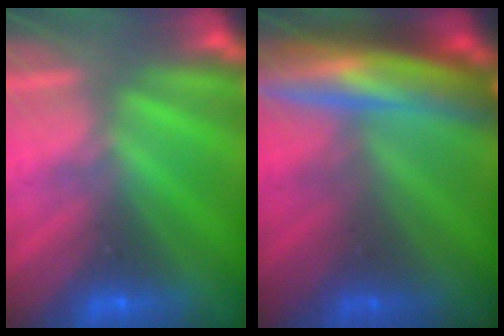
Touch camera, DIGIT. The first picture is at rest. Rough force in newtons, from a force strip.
{"total": 8.0}